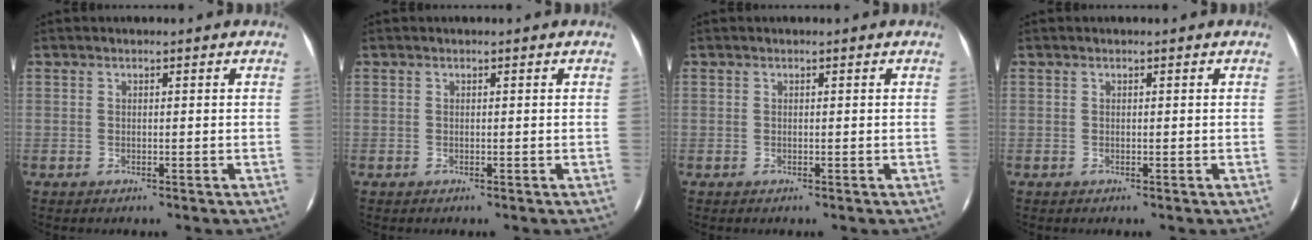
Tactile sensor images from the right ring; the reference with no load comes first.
{"total": 0.0}
{"total": 0.0}
{"total": 0.0}